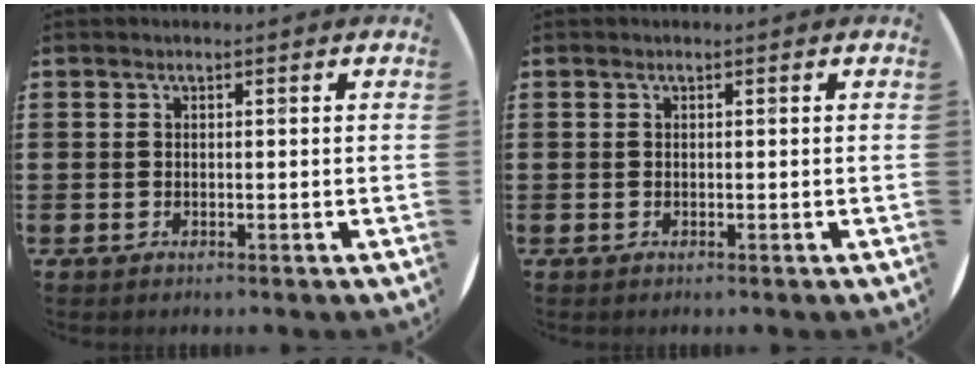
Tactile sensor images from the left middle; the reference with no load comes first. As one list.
[{"total": 0.0}]